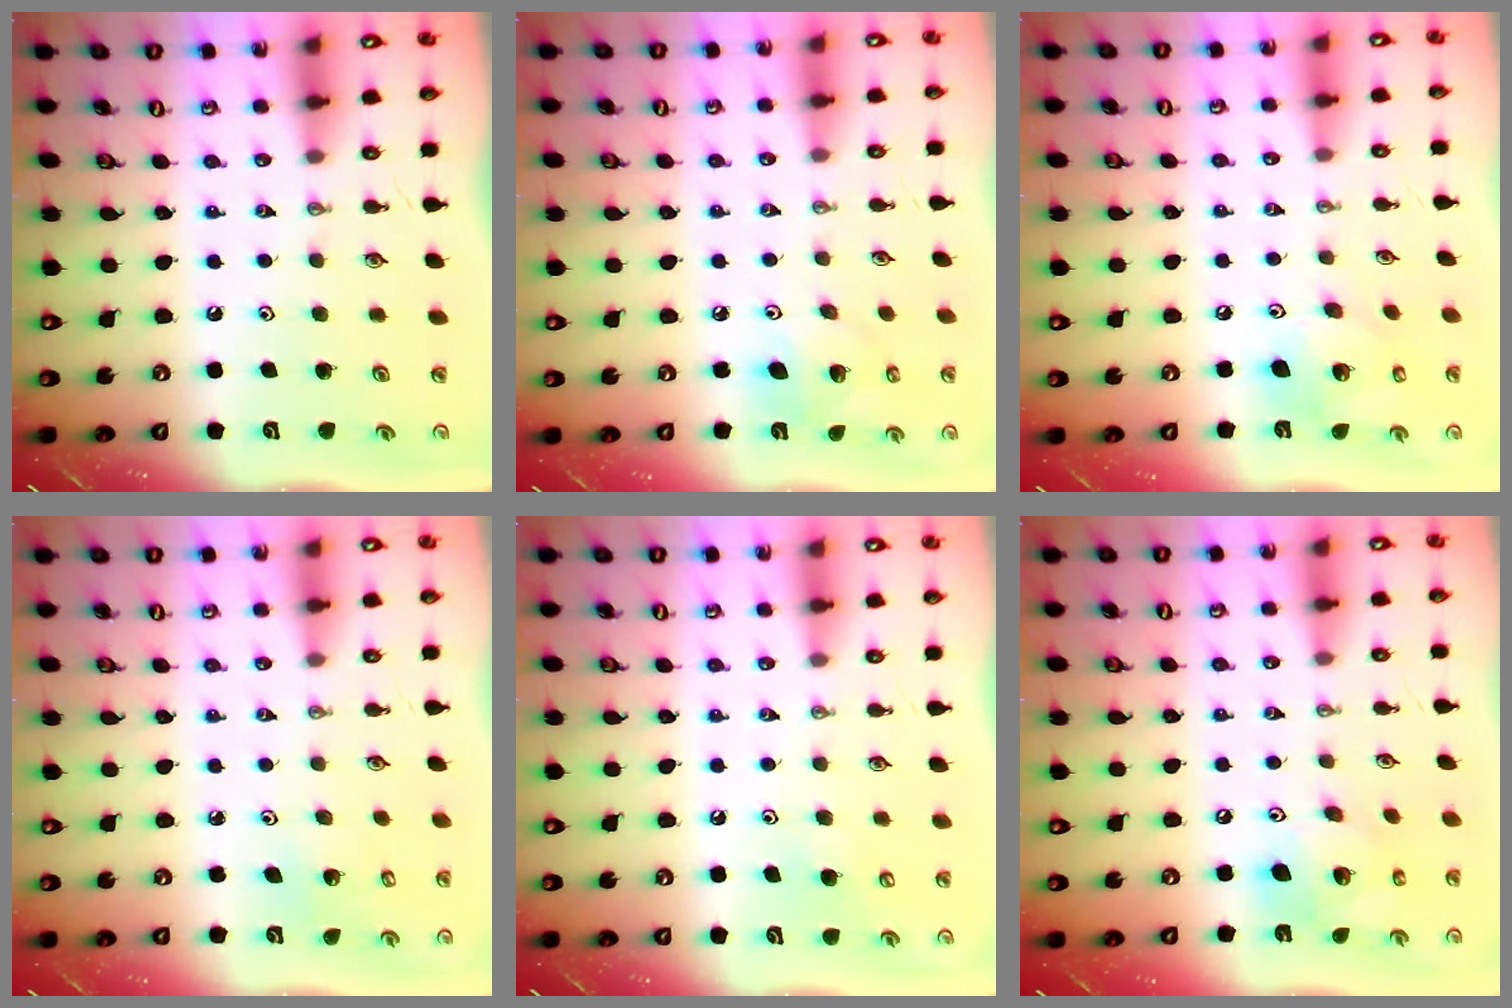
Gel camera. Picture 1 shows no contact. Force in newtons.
{"total": 9.0, "press": 8.8, "slide": 1.8}
{"total": 14.8, "press": 14.5, "slide": 3.0}
{"total": 3.0, "press": 2.9, "slide": 0.3}
{"total": 4.5, "press": 4.5, "slide": 0.9}
{"total": 15.6, "press": 15.3, "slide": 2.8}